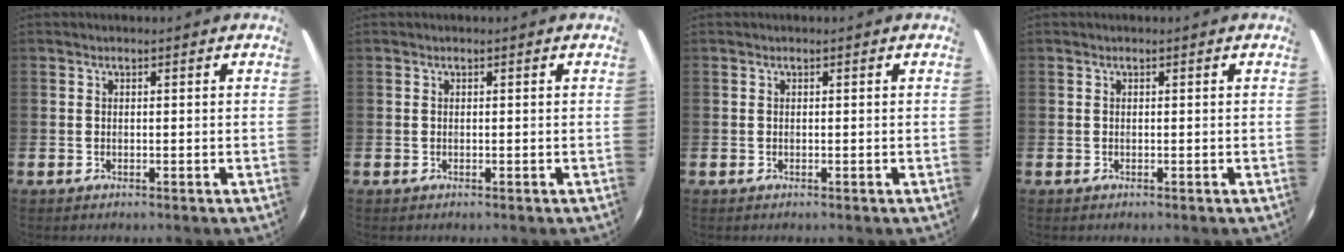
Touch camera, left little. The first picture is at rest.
{"total": 0.0}
{"total": 0.0}
{"total": 0.0}